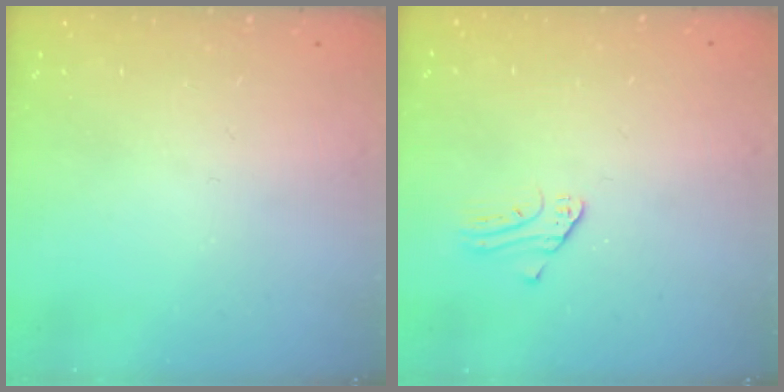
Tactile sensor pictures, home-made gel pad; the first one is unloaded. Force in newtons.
{"total": 2.0, "press": 2.0, "slide": 0.2}